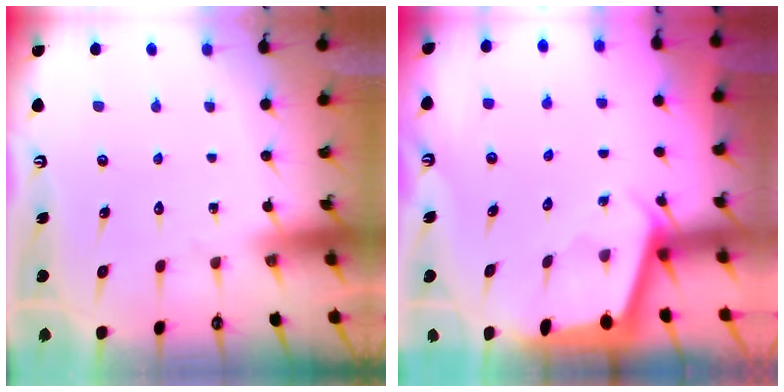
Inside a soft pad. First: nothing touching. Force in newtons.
{"total": 2.2, "press": 2.2, "slide": 0.2}